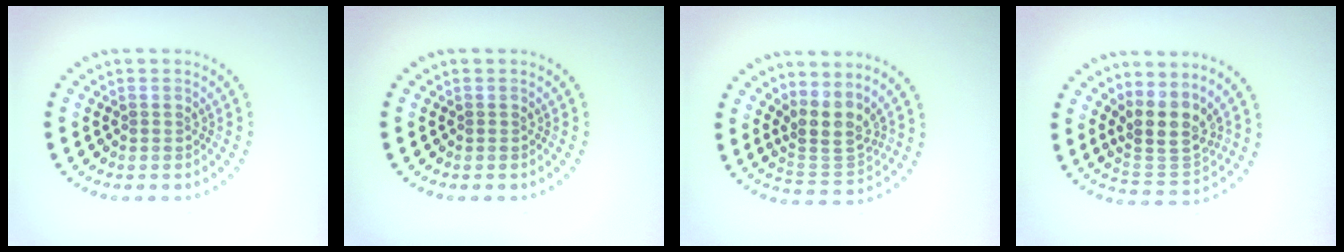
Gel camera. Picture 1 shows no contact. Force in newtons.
{"total": 0.0}
{"total": 3.5, "press": 2.6, "slide": 2.3}
{"total": 3.8, "press": 3.0, "slide": 2.4}